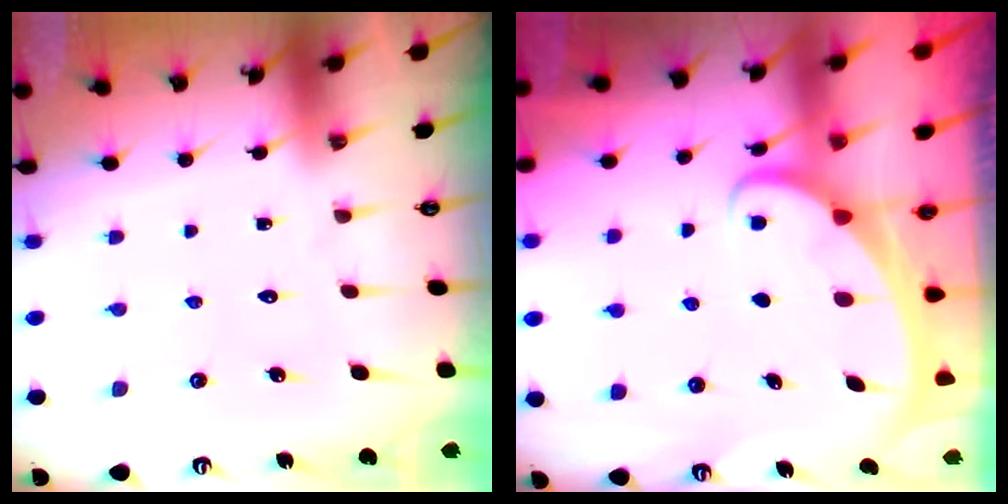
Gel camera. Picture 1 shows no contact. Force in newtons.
{"total": 2.4, "press": 2.4, "slide": 0.3}